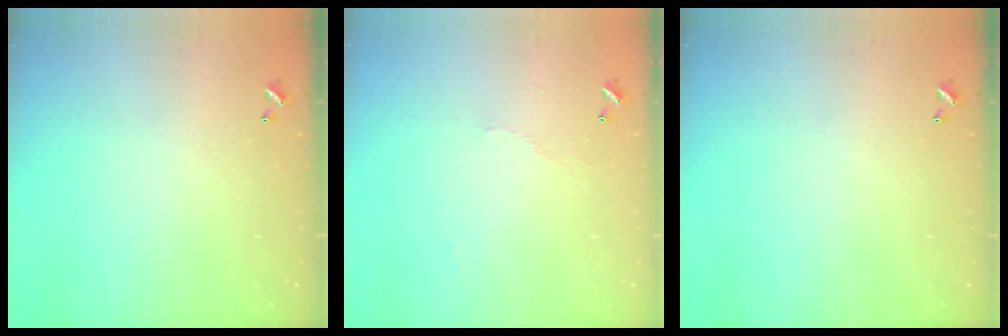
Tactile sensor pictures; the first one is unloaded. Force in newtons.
{"total": 2.9, "press": 2.8, "slide": 0.6}
{"total": 0.0}